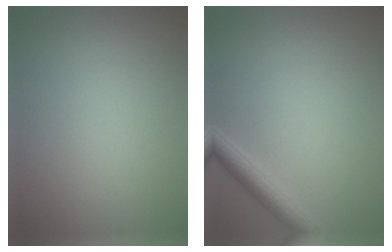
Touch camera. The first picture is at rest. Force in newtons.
{"total": 2.7, "press": 2.7, "slide": 0.1}